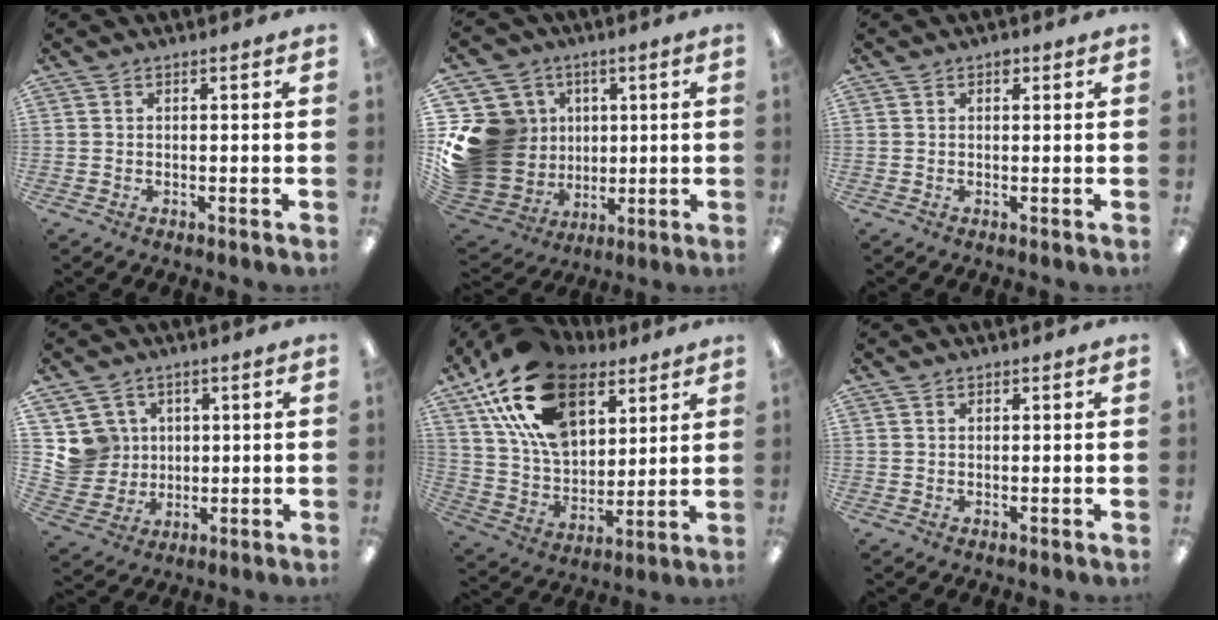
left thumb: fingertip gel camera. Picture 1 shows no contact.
{"total": 22.0, "force": [1.9, 19.5, 9.9], "torque": [-0.225, -0.013, 0.081]}
{"total": 1.2, "force": [0.7, 0.8, 0.6], "torque": [-0.005, 0.000, 0.010]}
{"total": 8.4, "force": [3.0, 7.8, 0.4], "torque": [-0.028, -0.006, 0.064]}
{"total": 22.6, "force": [12.5, 13.2, 13.4], "torque": [-0.260, -0.049, 0.227]}
{"total": 0.6, "force": [0.5, 0.4, 0.1], "torque": [-0.002, 0.002, 0.009]}